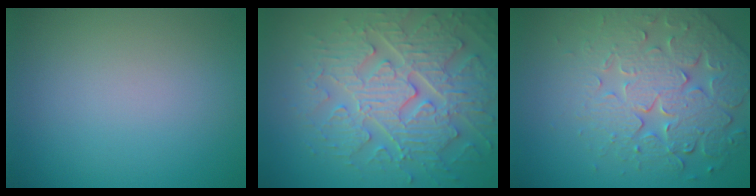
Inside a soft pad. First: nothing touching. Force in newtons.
{"total": 7.4, "press": 6.0, "slide": 4.3}
{"total": 6.4, "press": 5.5, "slide": 3.4}